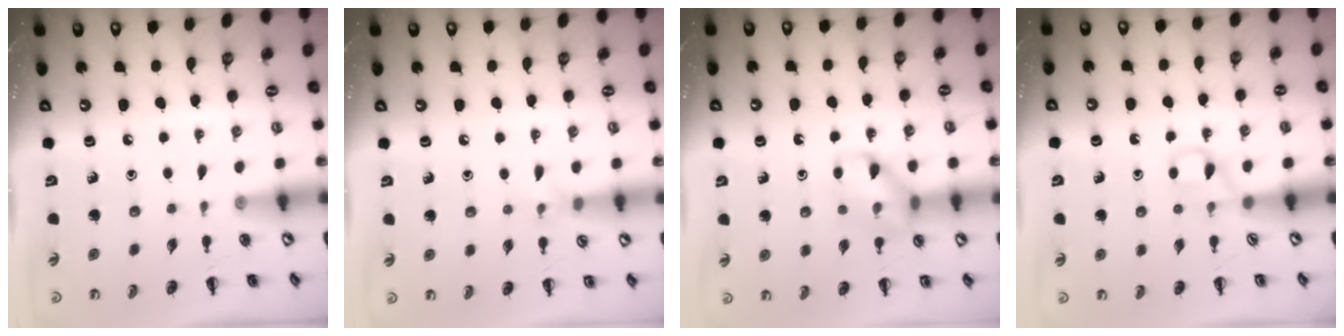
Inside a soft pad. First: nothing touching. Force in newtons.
{"total": 5.6, "press": 5.3, "slide": 1.6}
{"total": 10.4, "press": 10.4, "slide": 0.3}
{"total": 2.7, "press": 2.4, "slide": 1.1}